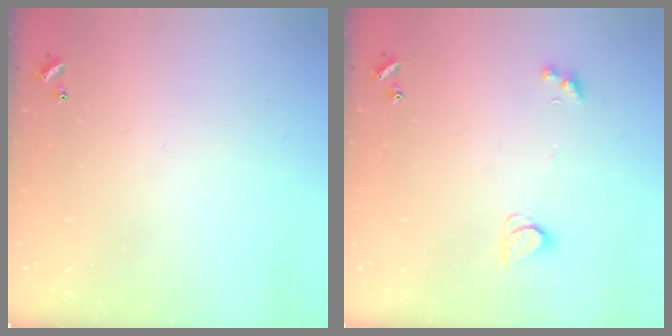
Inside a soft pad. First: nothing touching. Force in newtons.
{"total": 2.6, "press": 2.6, "slide": 0.5}